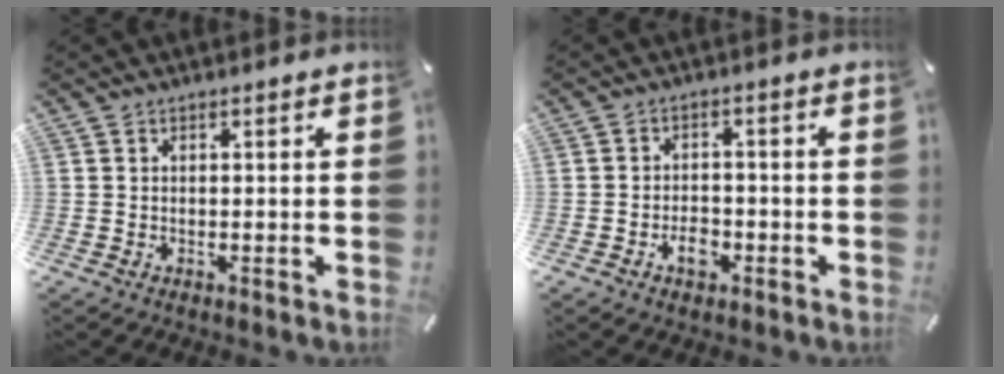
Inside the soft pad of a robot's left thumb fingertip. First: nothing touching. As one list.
[{"total": 4.4, "force": [-2.1, 2.9, 2.5], "torque": [-0.048, 0.007, -0.037]}]